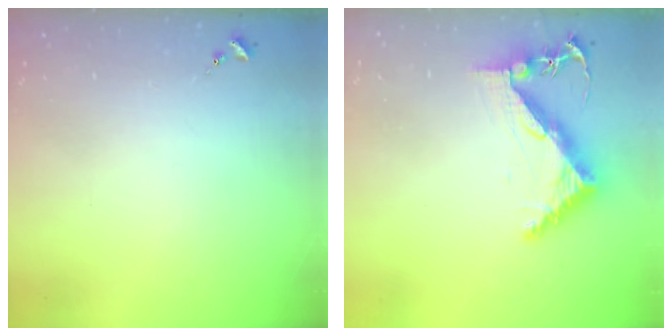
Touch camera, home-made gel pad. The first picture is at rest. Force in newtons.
{"total": 8.3, "press": 8.2, "slide": 1.2}